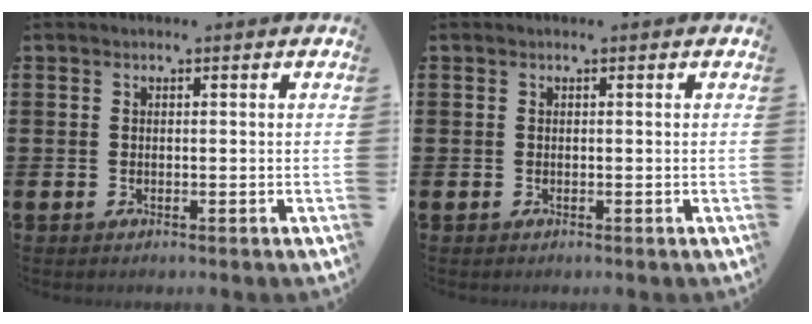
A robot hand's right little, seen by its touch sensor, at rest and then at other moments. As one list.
[{"total": 0.0}]